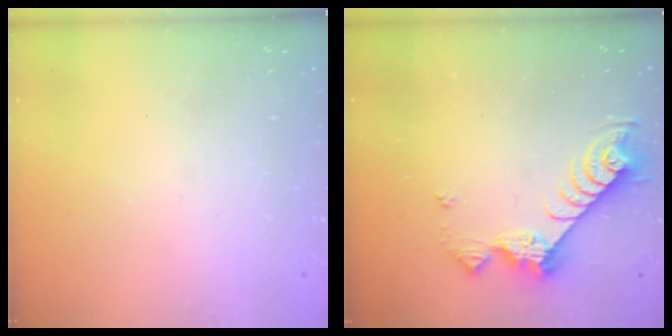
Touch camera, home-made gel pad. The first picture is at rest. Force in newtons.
{"total": 10.0, "press": 9.9, "slide": 0.5}